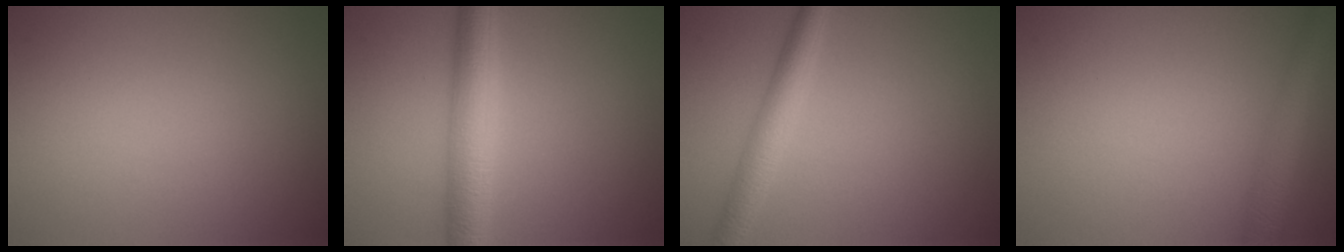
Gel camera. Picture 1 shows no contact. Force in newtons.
{"total": 4.6, "press": 4.6, "slide": 0.0}
{"total": 2.8, "press": 2.8, "slide": 0.1}
{"total": 3.0, "press": 3.0, "slide": 0.1}